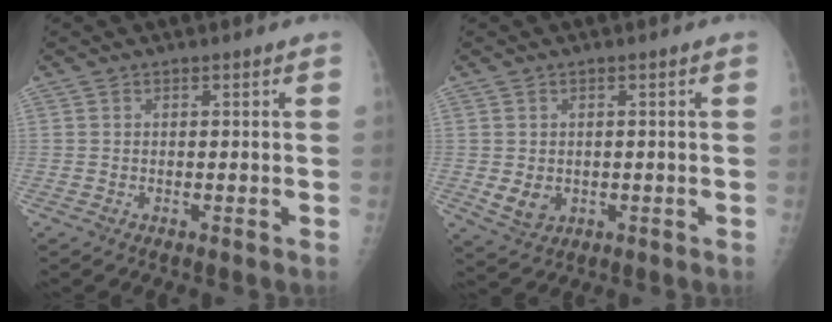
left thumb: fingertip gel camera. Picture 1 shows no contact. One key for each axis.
{"total": 3.8, "fx": -0.4, "fy": 3.1, "fz": 2.1, "tx": -0.025, "ty": -0.005, "tz": 0.006}